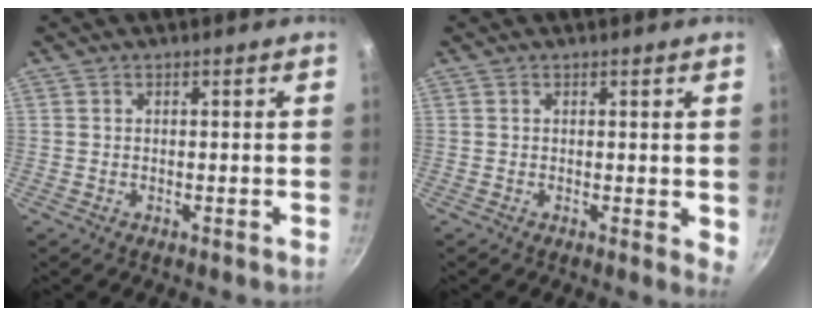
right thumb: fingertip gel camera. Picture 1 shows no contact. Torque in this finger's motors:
{"motor_torque": [-0.30, 0.32, -0.17, 0.15, -0.02]}